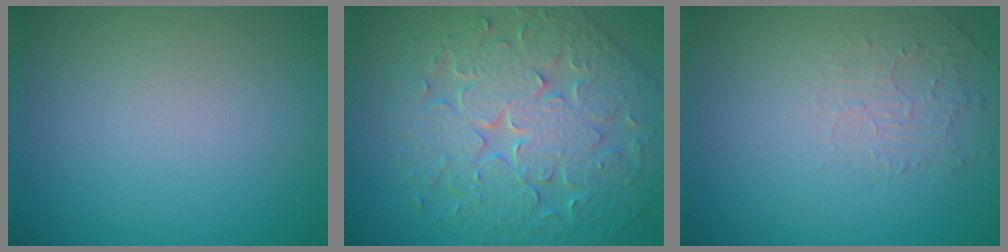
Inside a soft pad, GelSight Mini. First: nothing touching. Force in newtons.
{"total": 7.5, "press": 6.5, "slide": 3.6}
{"total": 1.9, "press": 0.3, "slide": 1.9}